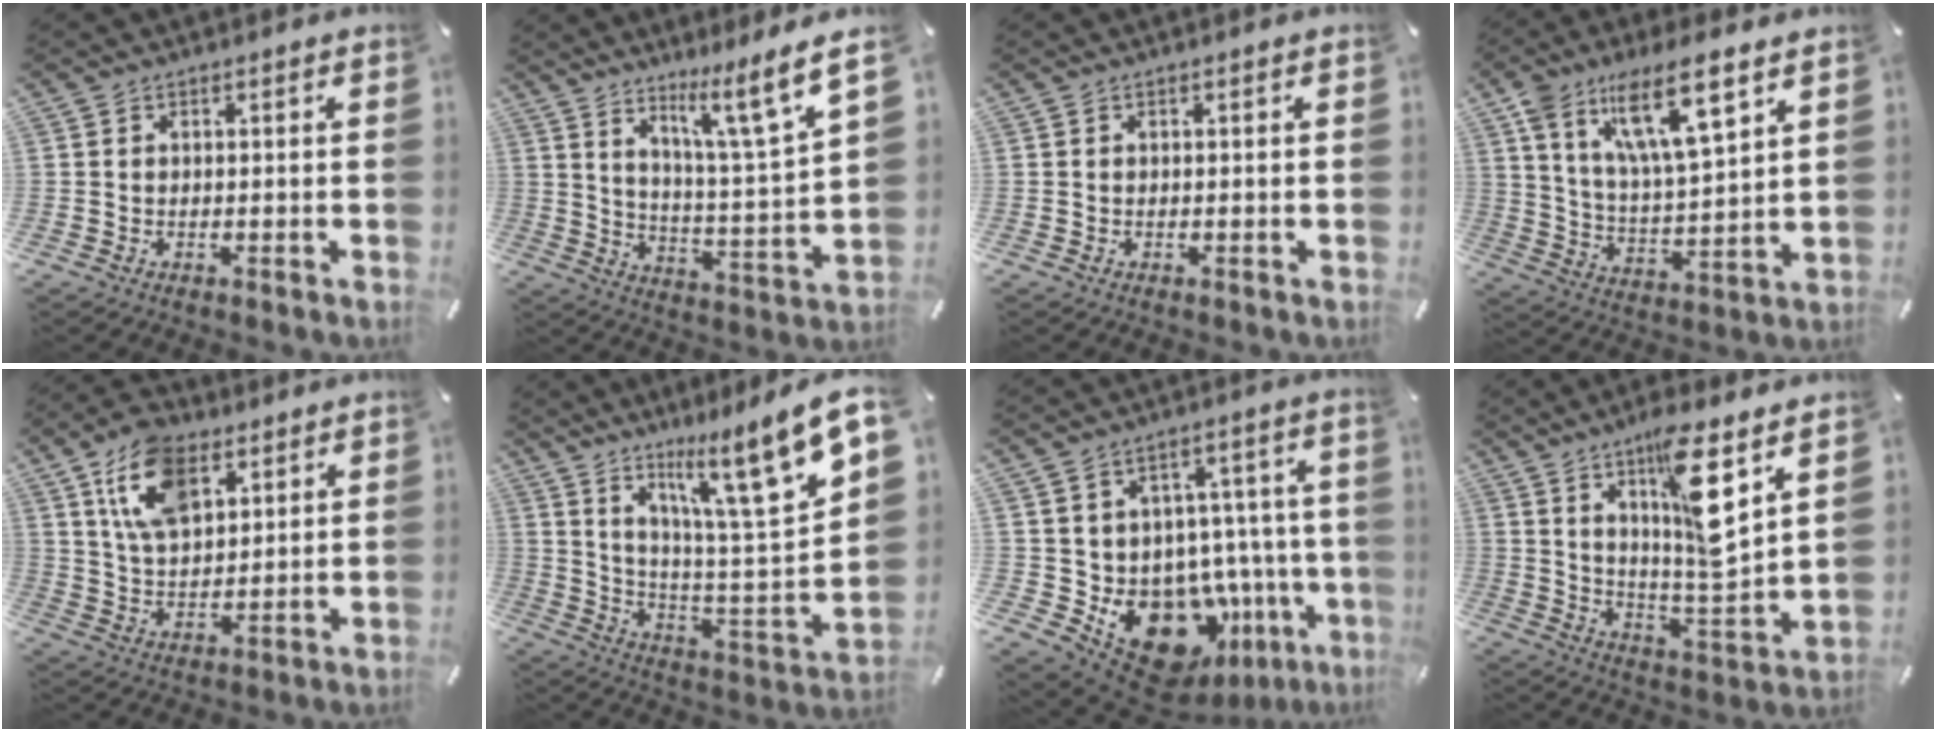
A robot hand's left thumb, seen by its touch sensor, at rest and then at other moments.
{"total": 11.6, "force": [8.6, 0.2, 7.7], "torque": [-0.118, -0.067, 0.131]}
{"total": 0.0}
{"total": 15.2, "force": [9.5, 5.0, 10.8], "torque": [-0.199, -0.028, 0.163]}
{"total": 13.9, "force": [7.1, 7.9, 9.0], "torque": [-0.187, -0.010, 0.130]}
{"total": 18.1, "force": [12.9, 3.1, 12.4], "torque": [-0.193, -0.096, 0.197]}
{"total": 16.9, "force": [-7.5, 11.6, 9.6], "torque": [-0.132, 0.018, -0.097]}
{"total": 15.4, "force": [8.3, 3.3, 12.5], "torque": [-0.191, -0.055, 0.131]}